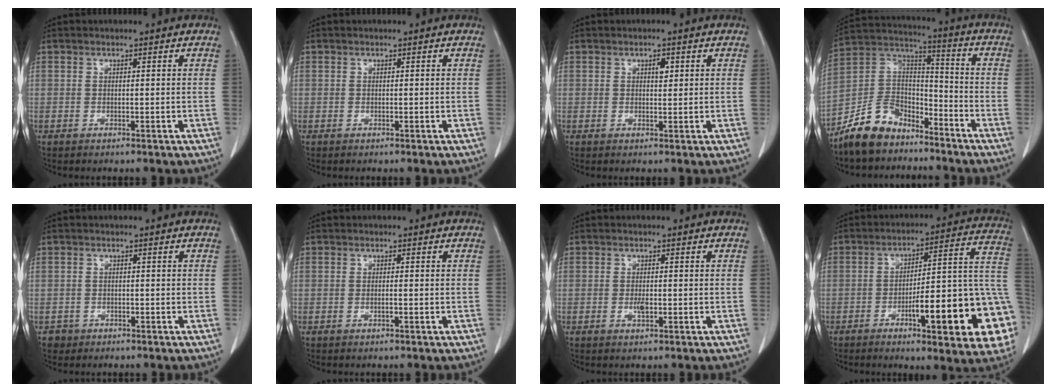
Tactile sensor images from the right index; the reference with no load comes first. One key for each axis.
{"total": 0.0}
{"total": 1.4, "fx": 0.6, "fy": 0.7, "fz": 1.1, "tx": -0.017, "ty": -0.001, "tz": 0.008}
{"total": 11.4, "fx": -8.8, "fy": 6.1, "fz": 3.9, "tx": -0.086, "ty": 0.033, "tz": -0.169}
{"total": 1.7, "fx": -0.9, "fy": 1.4, "fz": -0.2, "tx": 0.000, "ty": 0.007, "tz": -0.019}
{"total": 0.7, "fx": -0.2, "fy": 0.0, "fz": 0.6, "tx": -0.013, "ty": 0.000, "tz": -0.003}
{"total": 1.5, "fx": -0.4, "fy": 0.5, "fz": 1.4, "tx": -0.027, "ty": -0.001, "tz": -0.006}
{"total": 21.4, "fx": -6.5, "fy": 3.4, "fz": 20.1, "tx": -0.185, "ty": 0.023, "tz": -0.080}